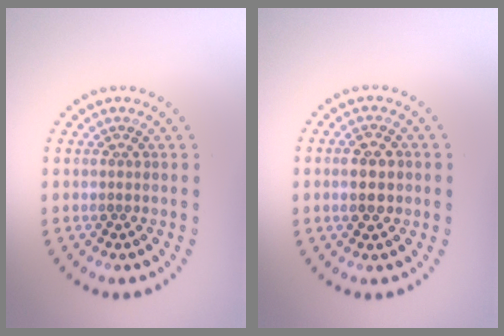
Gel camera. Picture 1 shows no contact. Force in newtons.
{"total": 2.6, "press": 2.6, "slide": 0.1}